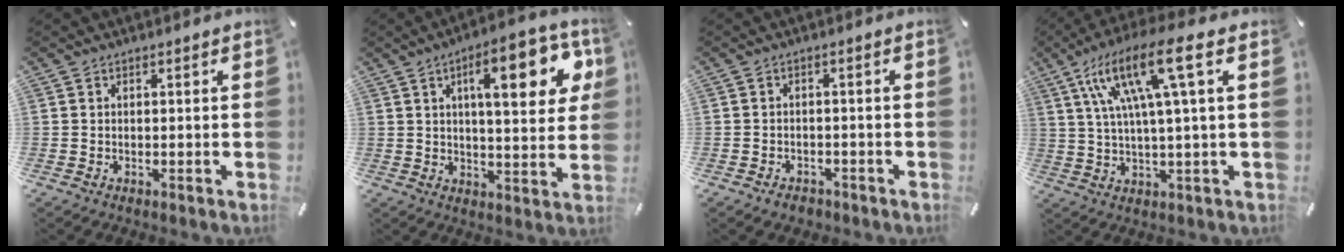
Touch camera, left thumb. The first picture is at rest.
{"total": 16.5, "force": [6.2, 5.9, 14.1], "torque": [-0.199, -0.012, 0.091]}
{"total": 2.3, "force": [-1.7, 1.5, 0.6], "torque": [-0.010, 0.009, -0.034]}
{"total": 16.5, "force": [6.1, 2.3, 15.2], "torque": [-0.312, -0.013, 0.089]}